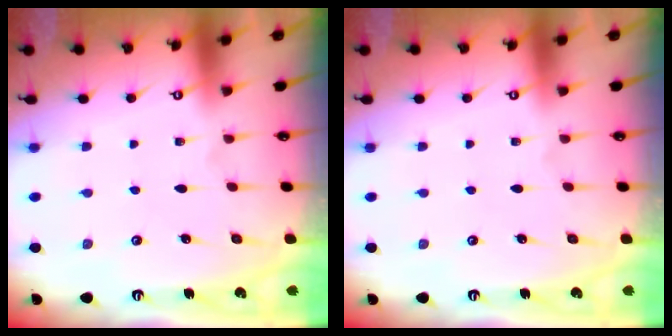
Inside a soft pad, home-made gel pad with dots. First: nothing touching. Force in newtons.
{"total": 0.0}